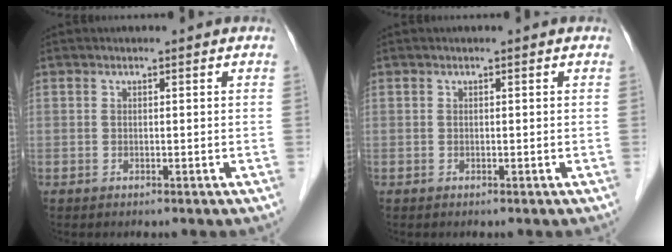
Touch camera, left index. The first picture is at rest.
{"total": 0.0}